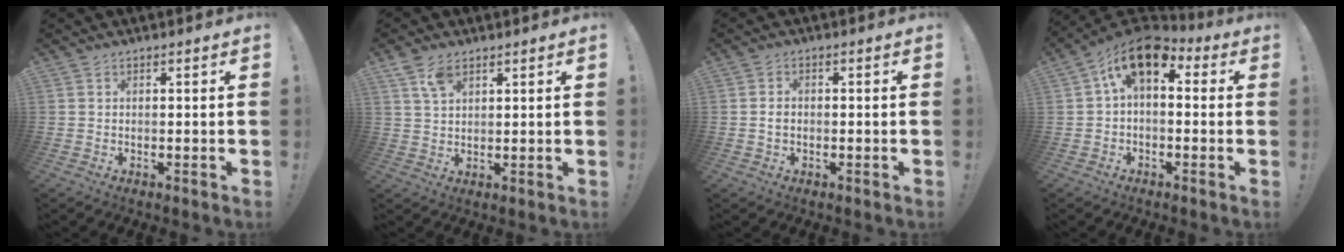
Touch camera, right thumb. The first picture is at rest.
{"total": 5.7, "force": [3.5, 3.0, 3.4], "torque": [-0.058, -0.012, 0.065]}
{"total": 1.9, "force": [-0.5, 1.4, 1.1], "torque": [-0.014, 0.006, -0.011]}
{"total": 11.0, "force": [5.2, 5.6, 7.9], "torque": [-0.140, -0.024, 0.096]}